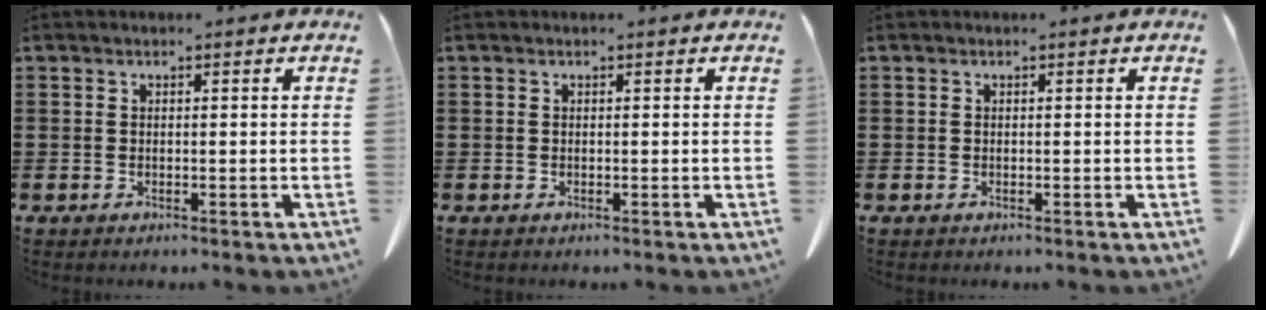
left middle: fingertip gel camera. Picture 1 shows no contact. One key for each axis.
{"total": 0.0}
{"total": 0.0}